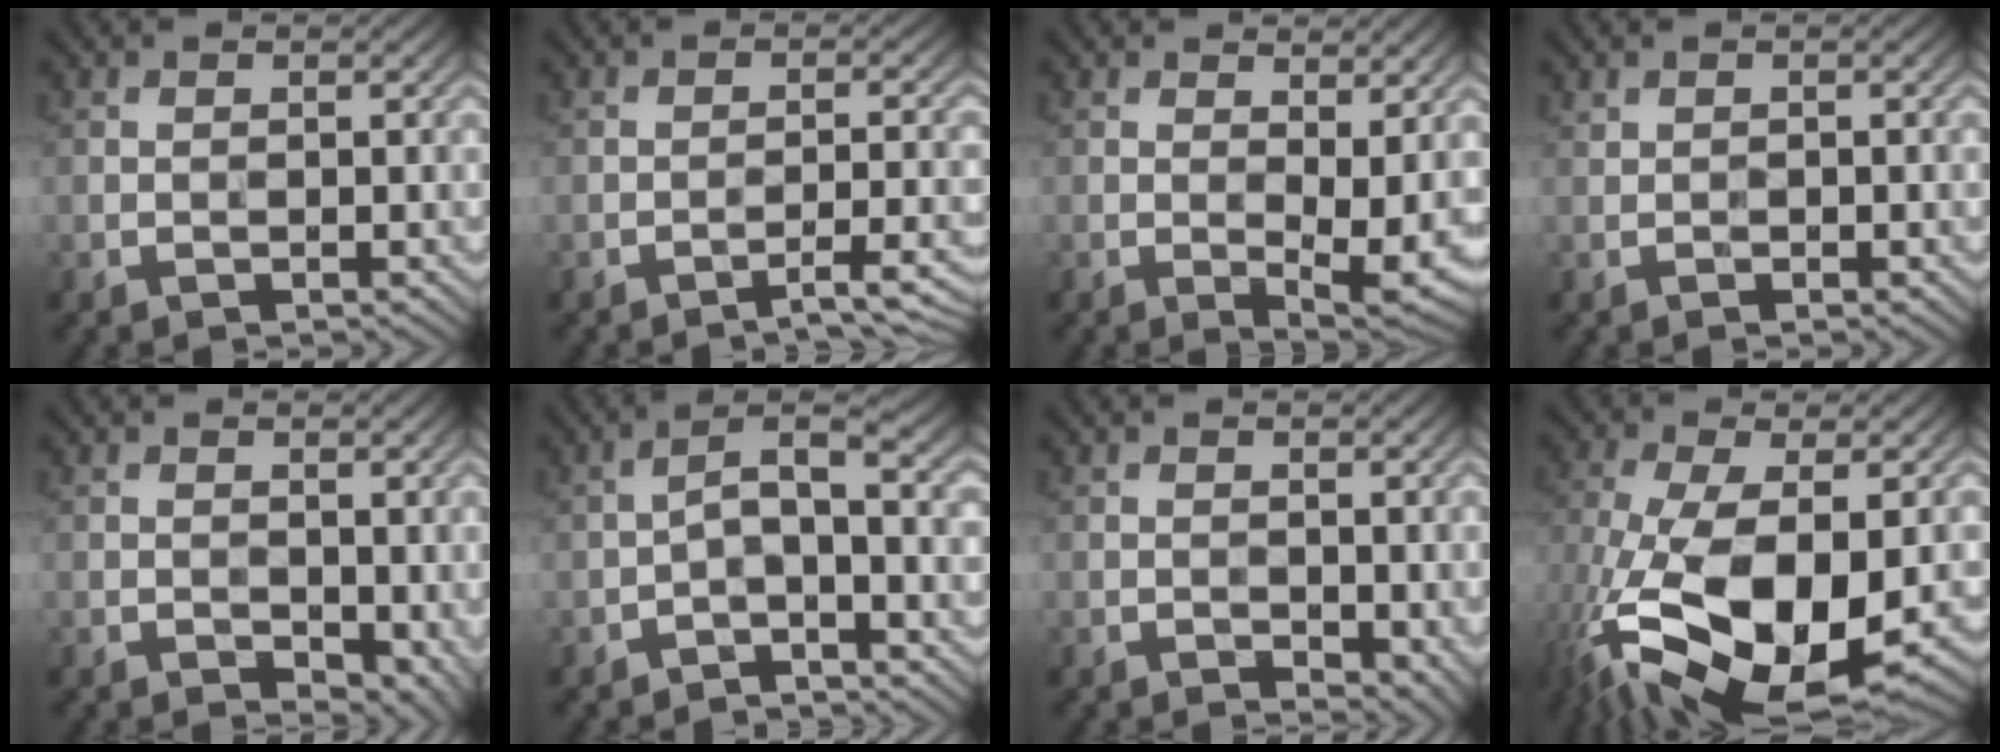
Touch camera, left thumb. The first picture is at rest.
{"total": 3.8, "force": [-3.0, 0.1, 2.4], "torque": [-0.038, 0.019, -0.049]}
{"total": 5.4, "force": [1.4, 2.0, 4.9], "torque": [-0.079, -0.005, 0.024]}
{"total": 0.7, "force": [-0.1, 0.3, 0.6], "torque": [-0.014, 0.007, -0.002]}
{"total": 3.3, "force": [0.1, 2.0, 2.6], "torque": [-0.041, -0.008, 0.004]}
{"total": 3.5, "force": [-1.4, 1.0, 3.0], "torque": [-0.060, 0.016, -0.033]}
{"total": 2.2, "force": [0.1, 1.3, 1.8], "torque": [-0.030, -0.006, 0.005]}
{"total": 16.5, "force": [-5.1, 7.5, 13.8], "torque": [-0.313, -0.038, -0.076]}